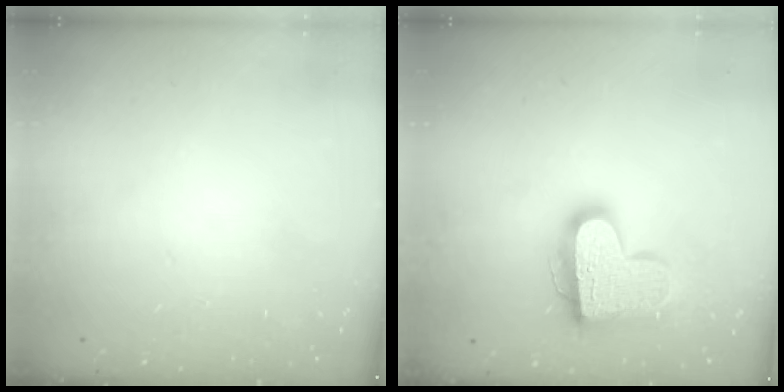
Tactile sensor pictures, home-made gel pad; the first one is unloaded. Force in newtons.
{"total": 17.4, "press": 17.3, "slide": 1.4}